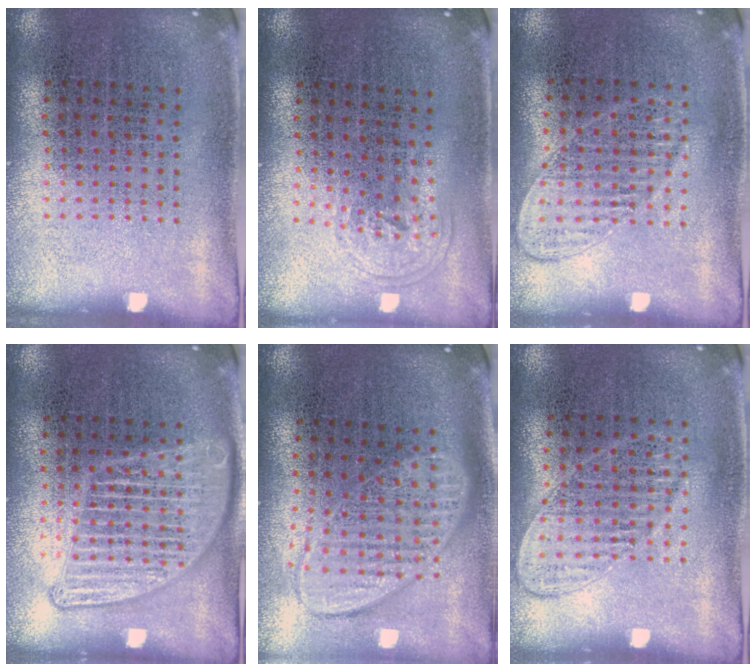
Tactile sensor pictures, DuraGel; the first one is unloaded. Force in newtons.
{"total": 0.8, "press": 0.6, "slide": 0.6}
{"total": 1.2, "press": 1.1, "slide": 0.4}
{"total": 1.8, "press": 1.8, "slide": 0.3}
{"total": 2.0, "press": 1.5, "slide": 1.2}
{"total": 1.2, "press": 1.1, "slide": 0.4}